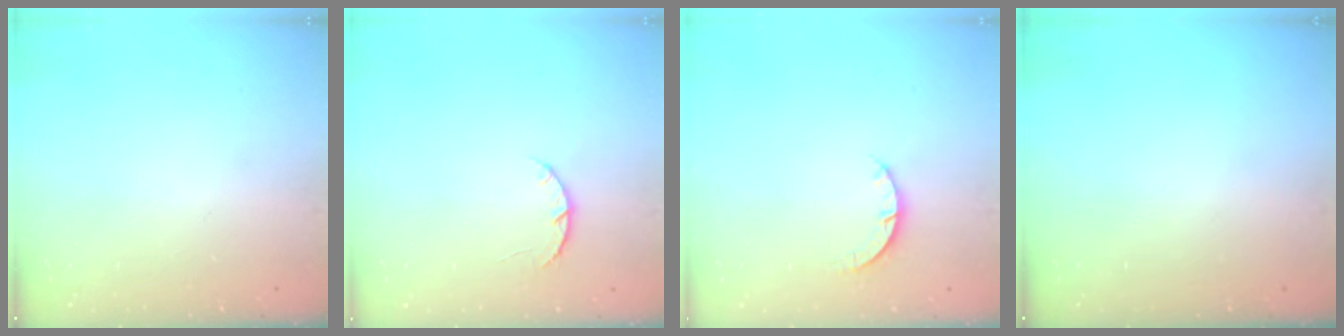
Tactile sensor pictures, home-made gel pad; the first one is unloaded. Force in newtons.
{"total": 3.4, "press": 3.4, "slide": 0.6}
{"total": 2.9, "press": 2.9, "slide": 0.4}
{"total": 0.0}